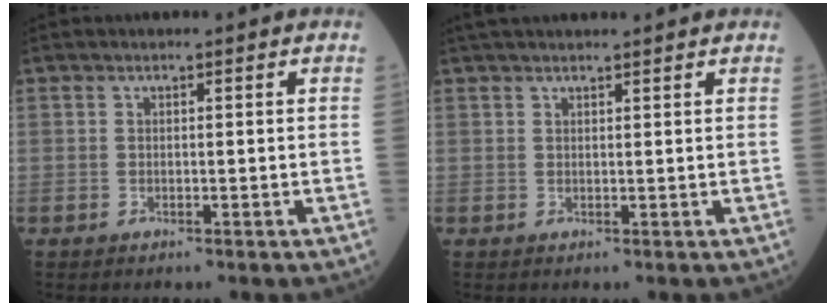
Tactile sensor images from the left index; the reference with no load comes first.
{"total": 7.5, "force": [6.7, 0.6, 3.3], "torque": [-0.047, 0.038, 0.096]}